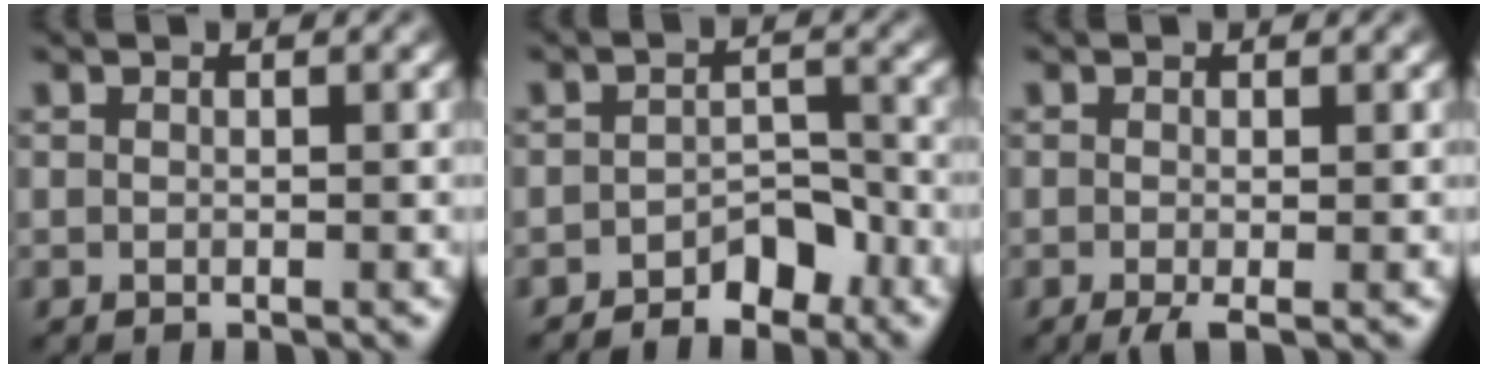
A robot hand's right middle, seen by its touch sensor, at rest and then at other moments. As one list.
[{"total": 3.5, "force": [-2.6, 1.6, 1.8], "torque": [-0.022, 0.008, -0.037]}, {"total": 1.6, "force": [-0.8, 0.3, 1.4], "torque": [-0.029, -0.009, -0.016]}]